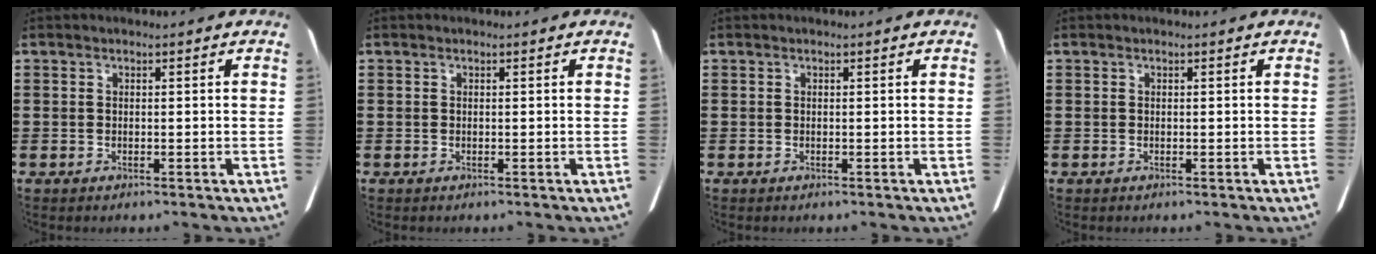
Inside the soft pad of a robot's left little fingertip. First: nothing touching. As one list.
[{"total": 0.0}, {"total": 0.0}, {"total": 0.0}]